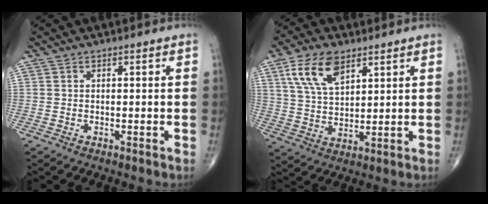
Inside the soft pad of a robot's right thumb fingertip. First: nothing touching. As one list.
[{"total": 10.5, "force": [5.5, 5.4, 7.2], "torque": [-0.126, -0.017, 0.111]}]